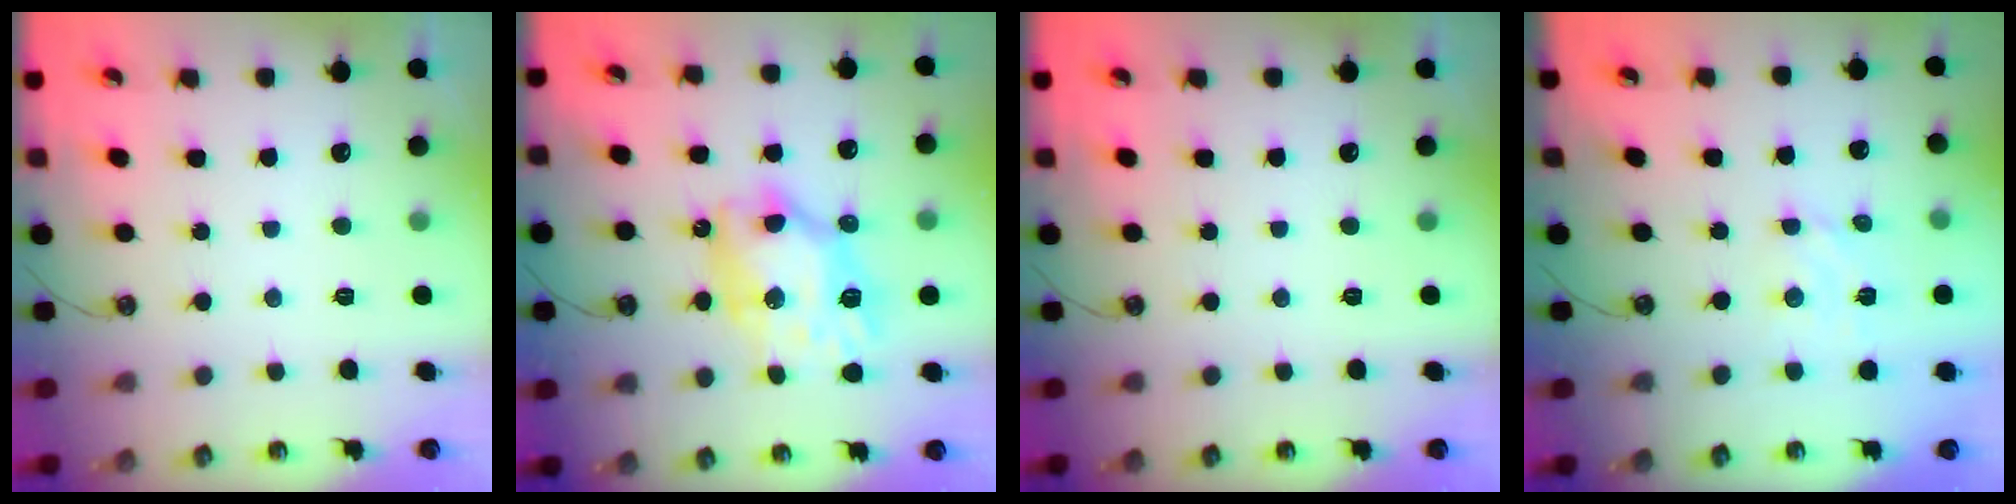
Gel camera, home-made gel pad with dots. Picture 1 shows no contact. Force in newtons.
{"total": 12.8, "press": 12.7, "slide": 1.3}
{"total": 0.0}
{"total": 2.8, "press": 2.8, "slide": 0.1}